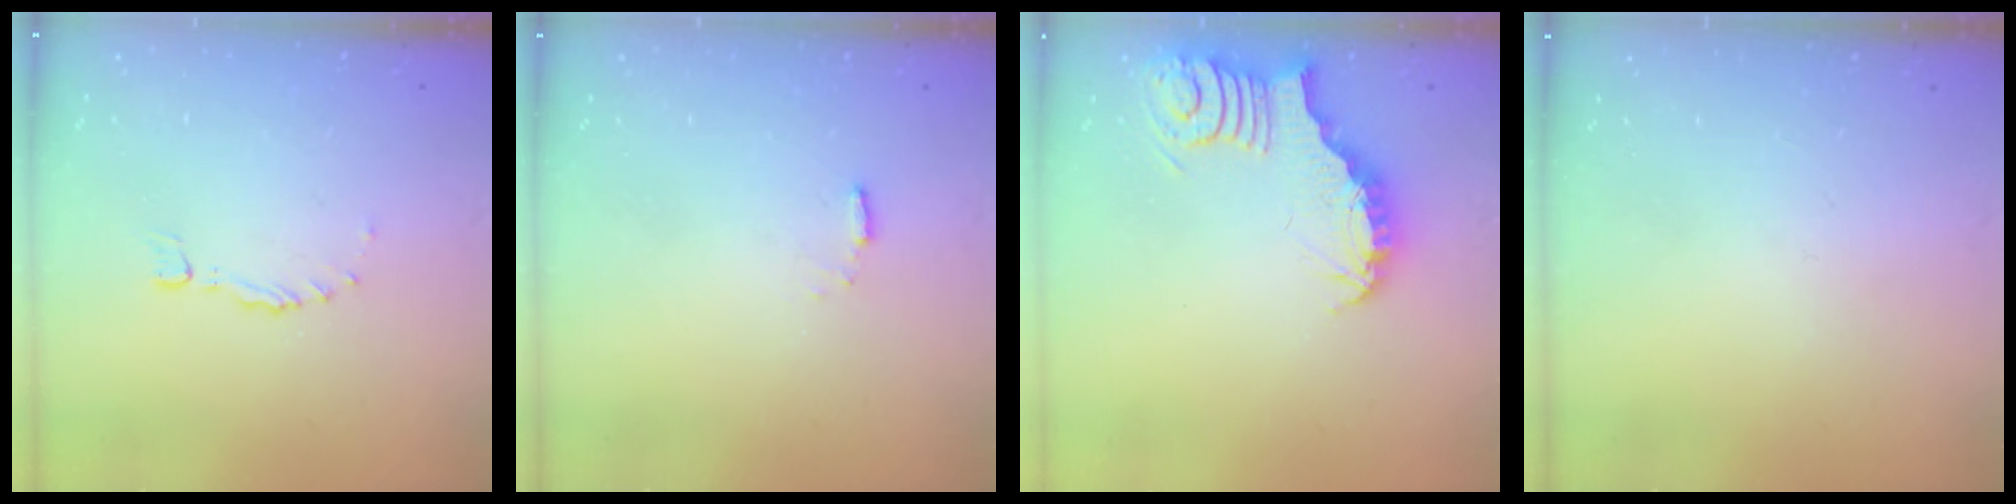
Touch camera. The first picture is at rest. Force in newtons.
{"total": 2.9, "press": 2.9, "slide": 0.5}
{"total": 3.8, "press": 3.7, "slide": 0.6}
{"total": 0.0}